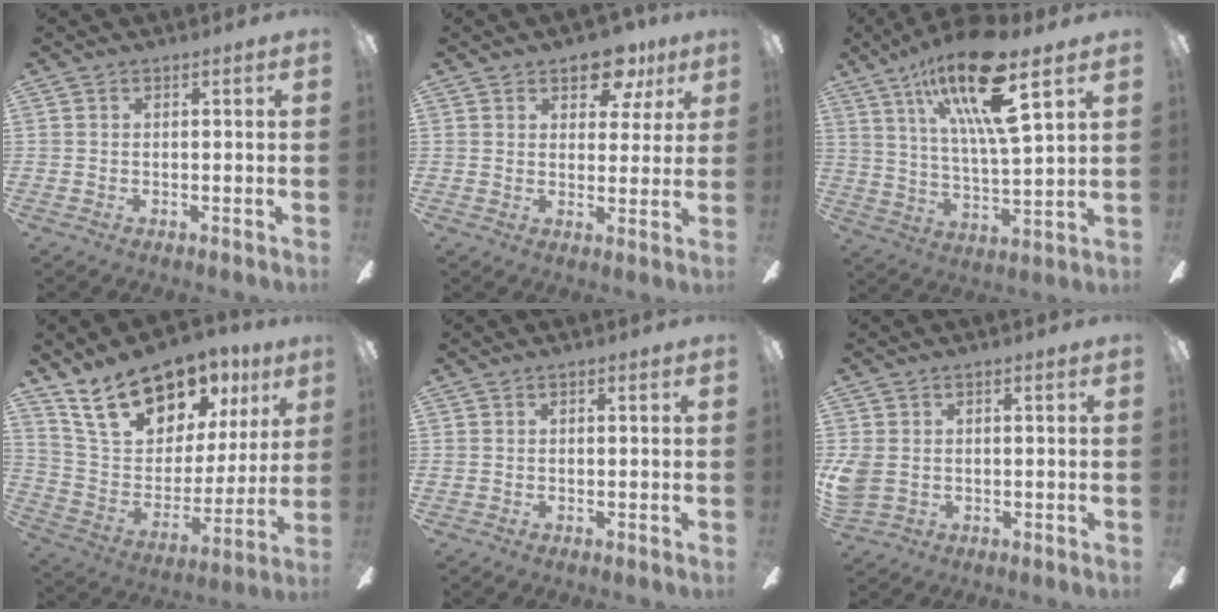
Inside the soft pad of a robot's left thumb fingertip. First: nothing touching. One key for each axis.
{"total": 9.7, "fx": 6.3, "fy": 5.5, "fz": 4.9, "tx": -0.050, "ty": -0.025, "tz": 0.108}
{"total": 20.0, "fx": 11.8, "fy": 5.2, "fz": 15.3, "tx": -0.283, "ty": -0.043, "tz": 0.188}
{"total": 20.7, "fx": 14.7, "fy": 11.1, "fz": 9.4, "tx": -0.163, "ty": -0.084, "tz": 0.266}
{"total": 0.0}
{"total": 4.9, "fx": 0.0, "fy": 3.9, "fz": 3.0, "tx": -0.065, "ty": 0.000, "tz": -0.001}